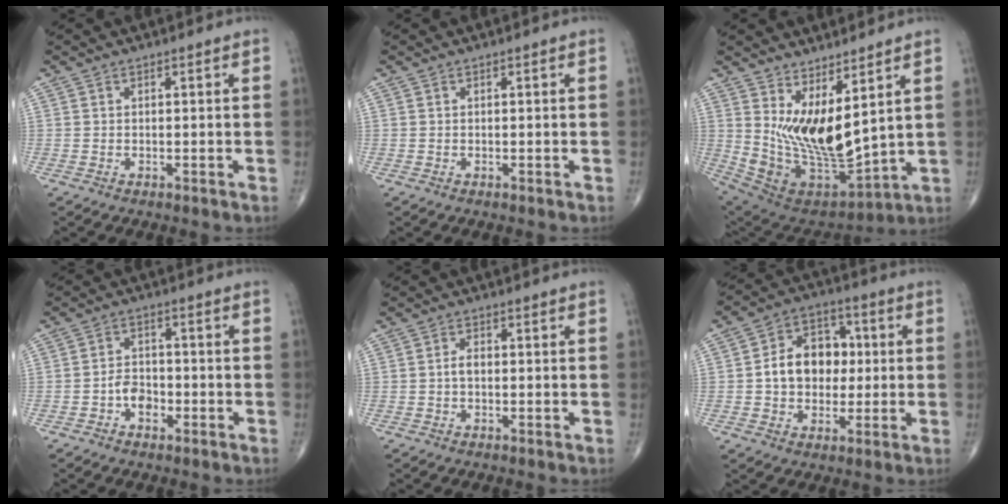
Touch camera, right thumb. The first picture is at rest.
{"total": 0.0}
{"total": 16.9, "force": [5.6, 7.5, 14.1], "torque": [-0.232, -0.065, 0.131]}
{"total": 4.3, "force": [-1.9, 3.0, 2.5], "torque": [-0.024, 0.019, -0.039]}
{"total": 1.9, "force": [-0.3, 1.1, 1.5], "torque": [-0.023, 0.005, -0.008]}
{"total": 11.9, "force": [0.3, 9.1, 7.7], "torque": [-0.082, 0.024, -0.001]}